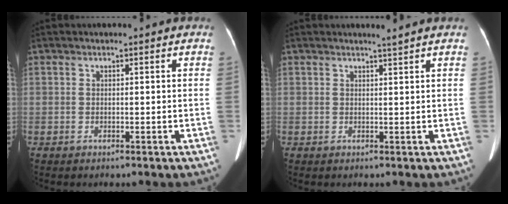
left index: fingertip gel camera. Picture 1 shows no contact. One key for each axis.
{"total": 1.2, "fx": 1.0, "fy": -0.5, "fz": 0.4, "tx": -0.017, "ty": -0.009, "tz": 0.022}